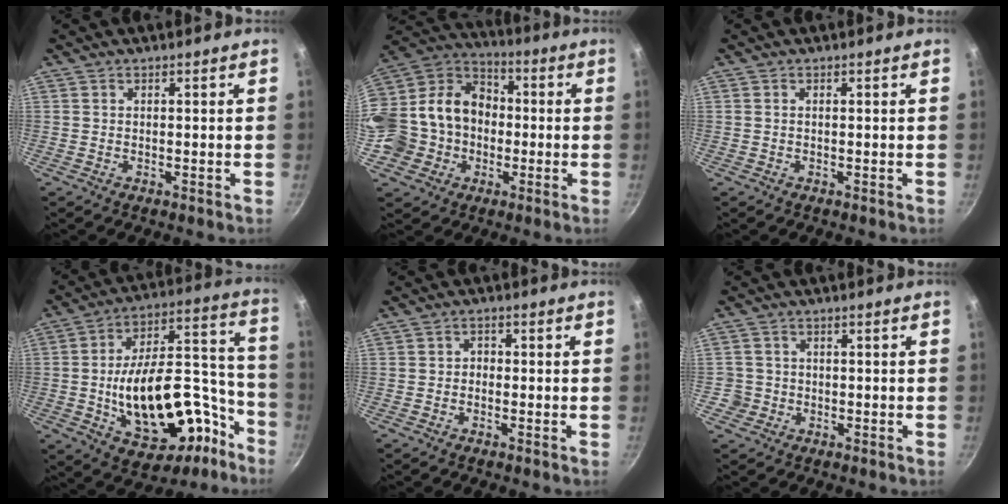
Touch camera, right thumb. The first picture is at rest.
{"total": 20.4, "force": [-2.7, 17.7, 9.8], "torque": [-0.177, 0.059, -0.050]}
{"total": 0.0}
{"total": 27.6, "force": [-10.0, 15.2, 20.9], "torque": [-0.261, 0.099, -0.130]}
{"total": 1.6, "force": [-0.5, 1.4, 0.8], "torque": [-0.008, 0.008, -0.012]}
{"total": 3.0, "force": [-0.8, 2.9, 0.3], "torque": [0.014, 0.020, -0.011]}